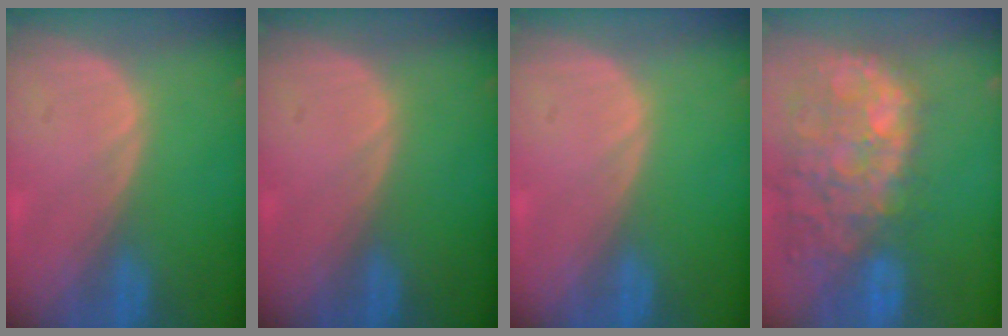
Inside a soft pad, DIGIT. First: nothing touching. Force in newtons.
{"total": 0.0}
{"total": 0.0}
{"total": 14.4, "press": 11.7, "slide": 8.4}